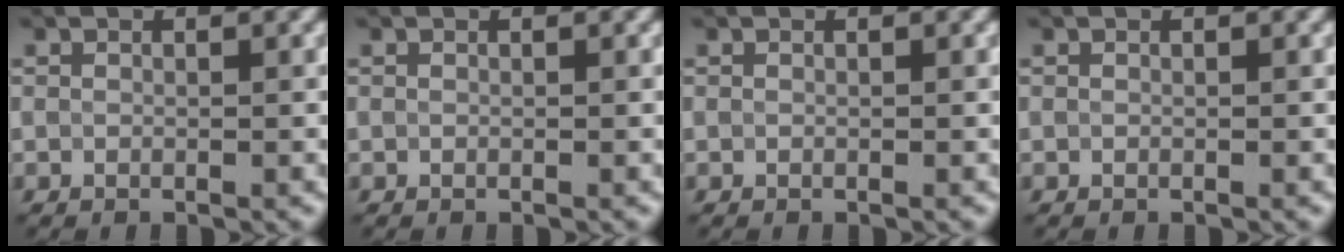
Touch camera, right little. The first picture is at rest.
{"total": 0.0}
{"total": 0.0}
{"total": 0.0}